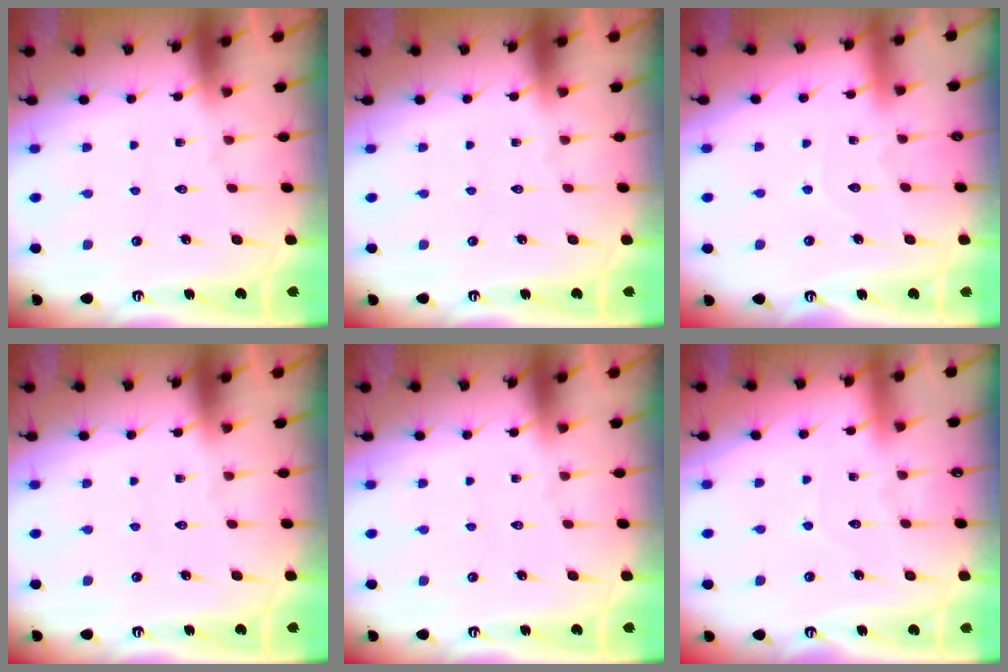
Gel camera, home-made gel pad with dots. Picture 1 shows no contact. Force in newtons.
{"total": 0.0}
{"total": 4.5, "press": 4.5, "slide": 0.4}
{"total": 0.0}
{"total": 0.0}
{"total": 2.8, "press": 2.7, "slide": 0.4}